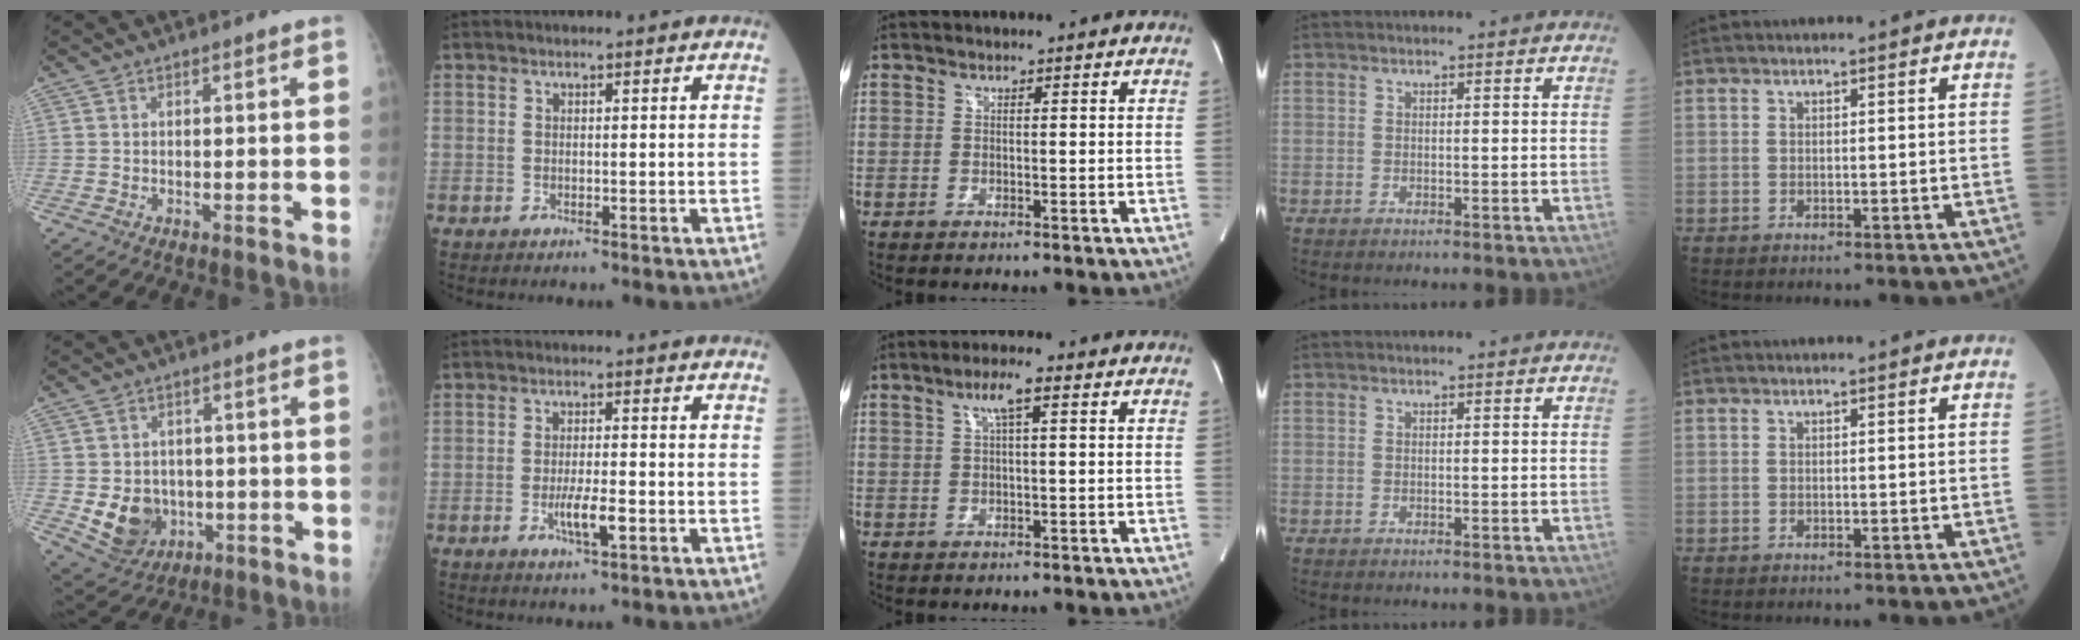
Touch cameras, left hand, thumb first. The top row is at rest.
{"thumb": {"total": 9.1, "force": [-1.6, 7.8, 4.3], "torque": [-0.038, 0.003, -0.007]}, "index": {"total": 4.3, "force": [-1.6, 0.7, 4.0], "torque": [-0.078, -0.004, -0.027]}, "middle": {"total": 3.8, "force": [1.7, 0.3, 3.4], "torque": [-0.063, 0.011, 0.027]}}